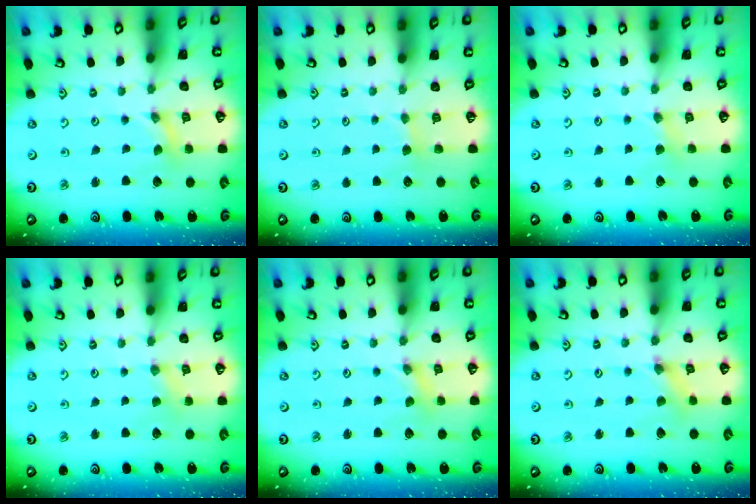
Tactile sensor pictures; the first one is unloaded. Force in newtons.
{"total": 2.7, "press": 2.6, "slide": 0.4}
{"total": 3.0, "press": 2.9, "slide": 0.5}
{"total": 1.9, "press": 1.8, "slide": 0.3}
{"total": 0.9, "press": 0.9, "slide": 0.2}
{"total": 1.4, "press": 1.4, "slide": 0.2}